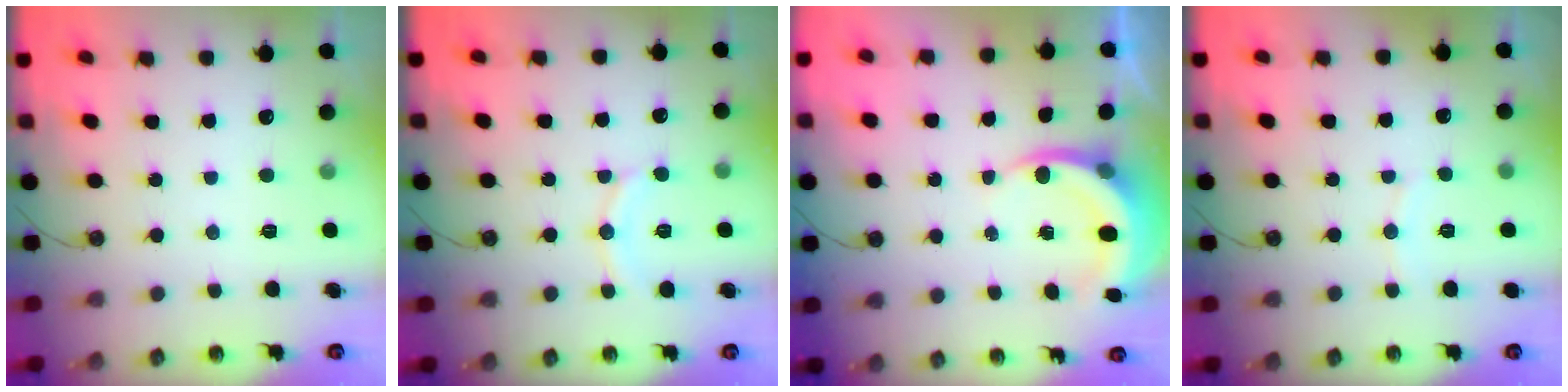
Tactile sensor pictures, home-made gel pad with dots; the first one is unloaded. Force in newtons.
{"total": 8.1, "press": 8.1, "slide": 0.8}
{"total": 5.0, "press": 5.0, "slide": 0.2}
{"total": 3.5, "press": 3.4, "slide": 0.5}